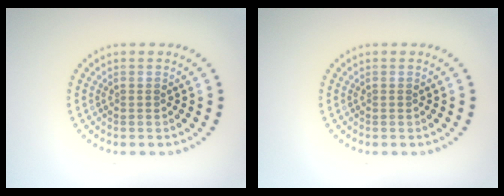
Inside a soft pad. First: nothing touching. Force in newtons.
{"total": 0.0}